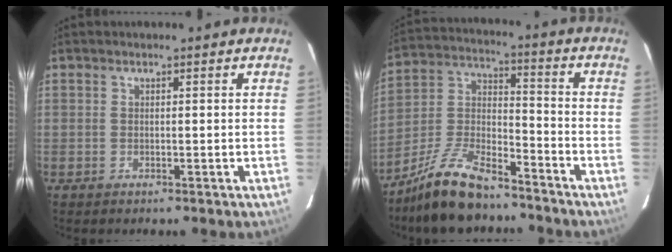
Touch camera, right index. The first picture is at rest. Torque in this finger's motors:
{"motor_torque": [1.09, -1.05, 0.20, 0.06]}